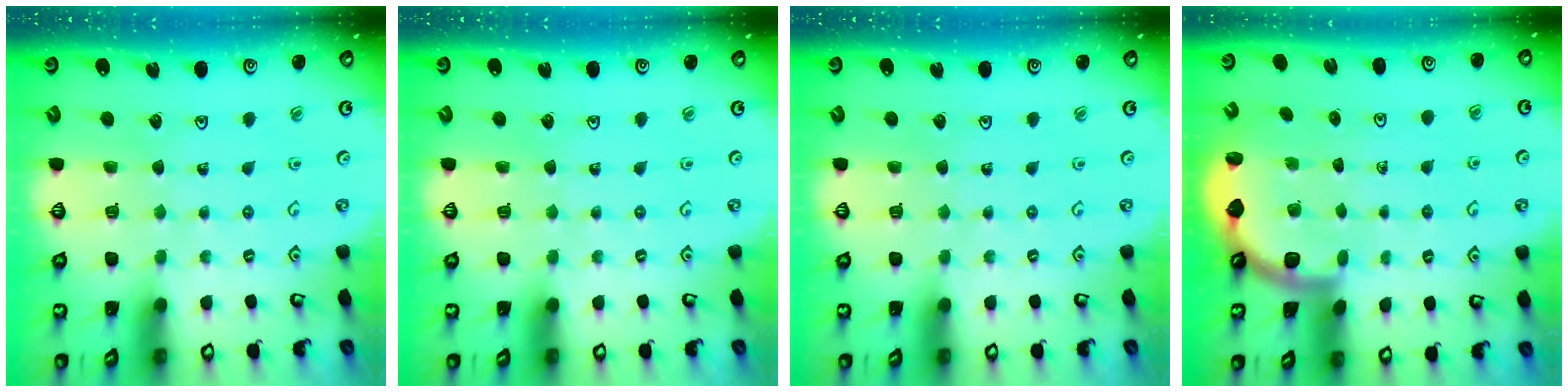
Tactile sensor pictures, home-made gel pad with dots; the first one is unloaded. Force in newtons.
{"total": 0.0}
{"total": 0.0}
{"total": 1.6, "press": 1.6, "slide": 0.1}